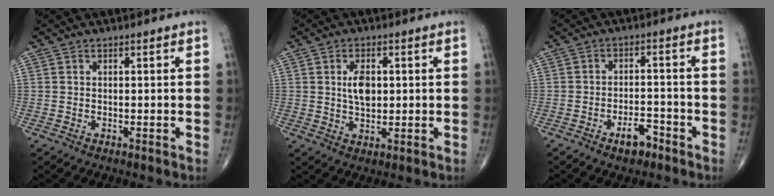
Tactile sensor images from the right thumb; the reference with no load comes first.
{"total": 5.2, "force": [0.8, 2.9, 4.2], "torque": [-0.067, -0.005, 0.015]}
{"total": 4.7, "force": [-3.0, 2.2, 2.9], "torque": [-0.034, 0.025, -0.047]}